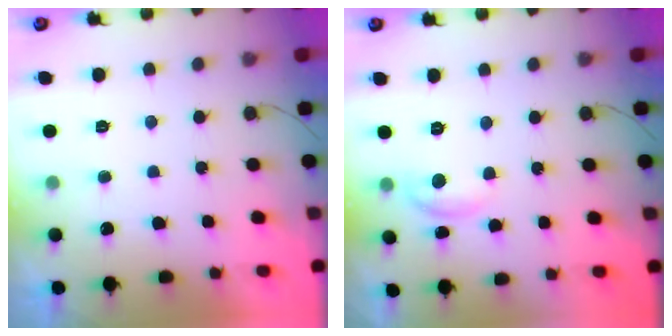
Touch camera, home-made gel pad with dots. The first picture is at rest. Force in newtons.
{"total": 5.0, "press": 4.9, "slide": 0.2}